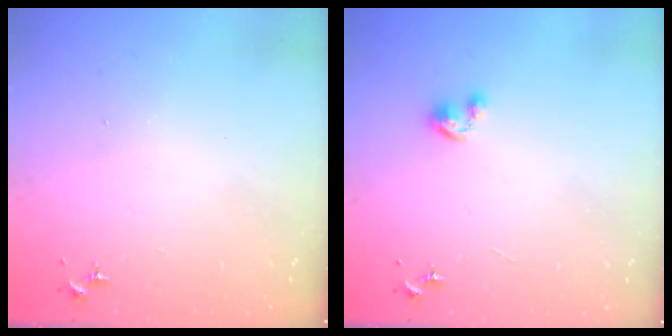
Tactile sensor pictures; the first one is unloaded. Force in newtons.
{"total": 5.0, "press": 4.9, "slide": 0.5}